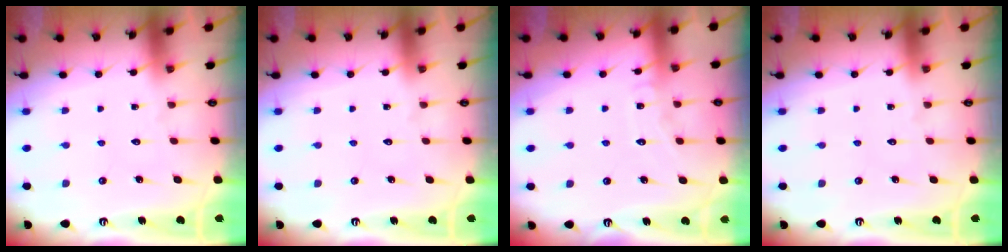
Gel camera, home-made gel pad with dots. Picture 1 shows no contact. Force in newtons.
{"total": 0.0}
{"total": 6.3, "press": 6.3, "slide": 0.6}
{"total": 0.0}